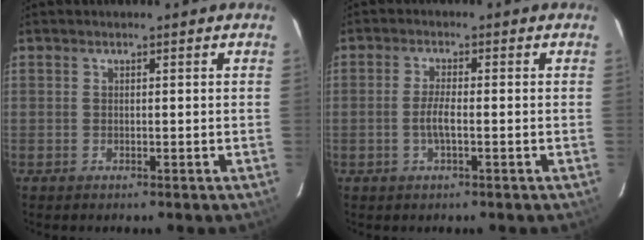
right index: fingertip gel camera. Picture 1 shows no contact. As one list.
[{"total": 3.4, "force": [-0.8, 0.6, 3.3], "torque": [-0.065, -0.001, -0.015]}]